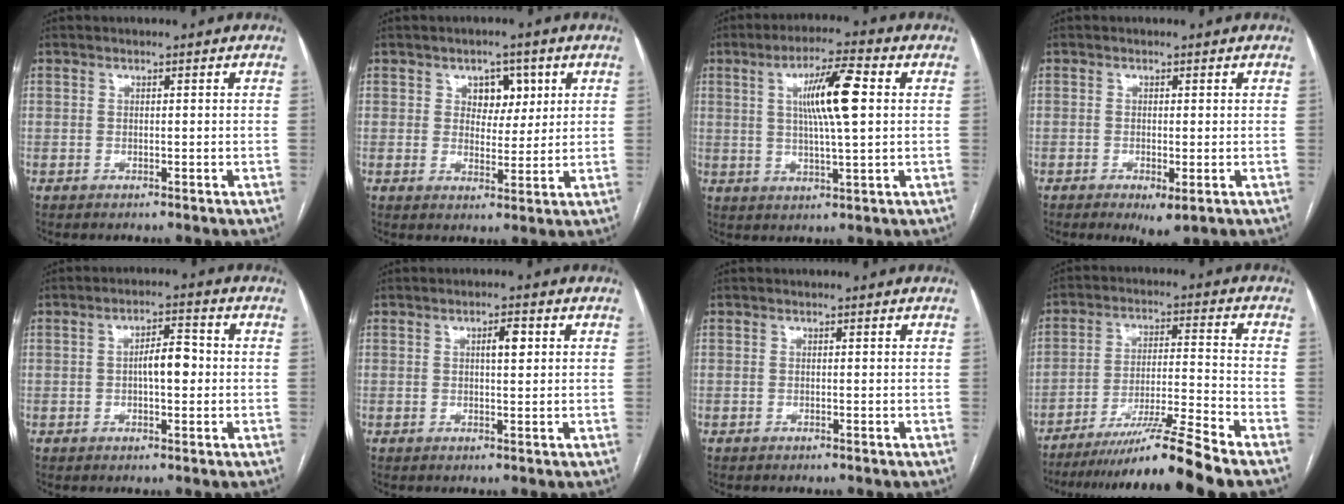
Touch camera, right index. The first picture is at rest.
{"total": 4.9, "force": [2.1, 3.3, 3.0], "torque": [-0.033, 0.009, 0.033]}
{"total": 9.8, "force": [2.2, 0.8, 9.5], "torque": [-0.168, 0.008, 0.037]}
{"total": 2.5, "force": [-1.1, 0.7, 2.1], "torque": [-0.026, -0.004, -0.012]}
{"total": 4.7, "force": [-0.1, 1.7, 4.4], "torque": [-0.071, 0.012, -0.002]}
{"total": 2.7, "force": [0.8, 0.7, 2.5], "torque": [-0.041, 0.003, 0.012]}
{"total": 0.0}
{"total": 11.9, "force": [-9.8, -3.0, 6.1], "torque": [-0.094, -0.016, -0.168]}